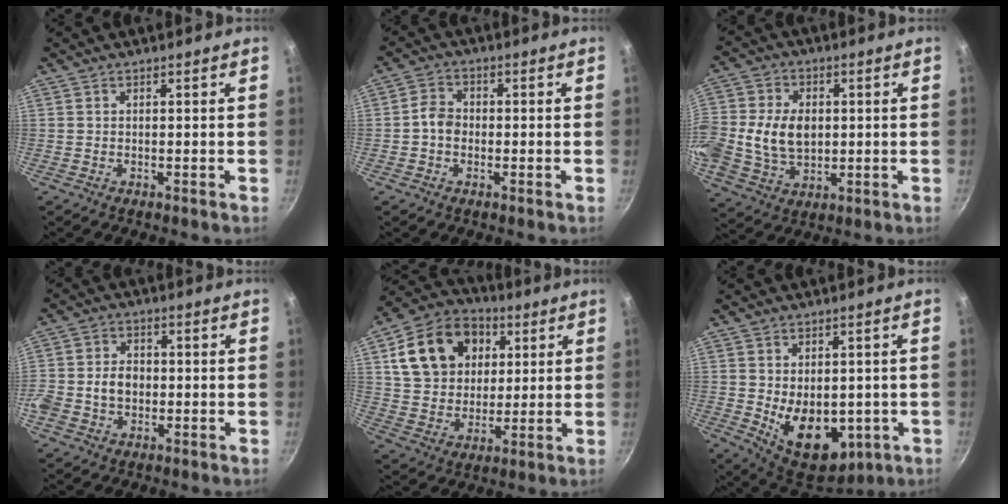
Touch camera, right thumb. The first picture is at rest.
{"total": 3.9, "force": [-0.8, 3.2, 2.1], "torque": [-0.024, 0.020, -0.023]}
{"total": 14.4, "force": [0.2, 10.9, 9.3], "torque": [-0.185, 0.018, 0.005]}
{"total": 7.9, "force": [-1.3, 6.3, 4.7], "torque": [-0.078, 0.026, -0.033]}
{"total": 18.5, "force": [5.7, 14.3, 10.3], "torque": [-0.160, 0.009, 0.096]}
{"total": 13.6, "force": [-2.1, 9.0, 10.1], "torque": [-0.111, -0.019, -0.006]}